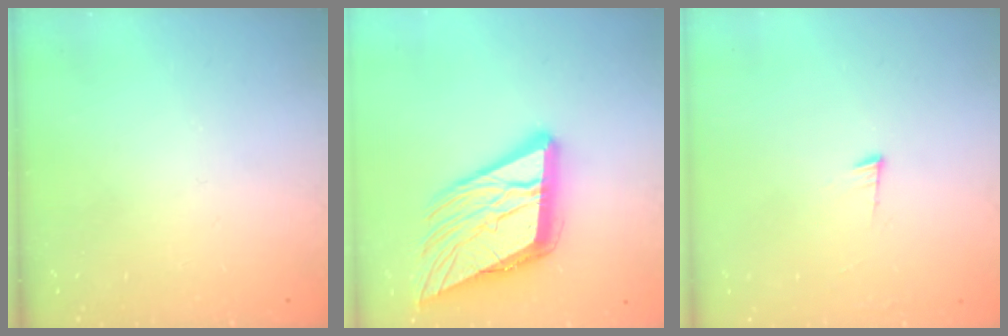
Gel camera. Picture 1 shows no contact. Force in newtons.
{"total": 20.5, "press": 20.2, "slide": 3.3}
{"total": 3.5, "press": 3.5, "slide": 0.5}